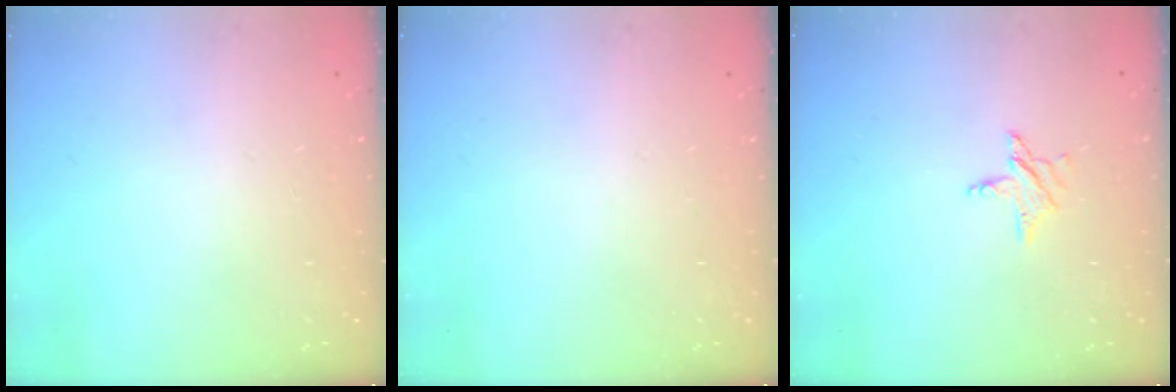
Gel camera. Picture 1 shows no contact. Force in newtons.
{"total": 0.0}
{"total": 4.4, "press": 4.4, "slide": 0.4}